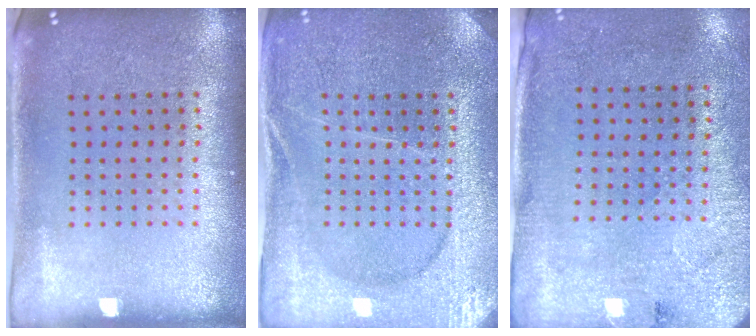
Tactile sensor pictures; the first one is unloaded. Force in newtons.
{"total": 3.3, "press": 3.2, "slide": 0.6}
{"total": 2.7, "press": 2.2, "slide": 1.5}